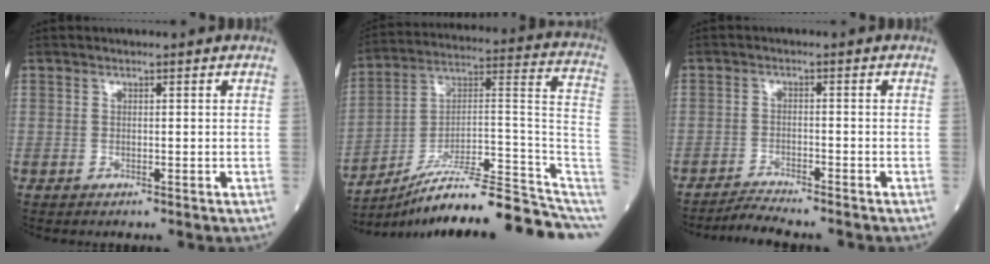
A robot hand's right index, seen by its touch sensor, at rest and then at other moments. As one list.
[{"total": 22.0, "force": [-18.3, 1.4, 12.1], "torque": [-0.107, 0.048, -0.280]}, {"total": 4.0, "force": [-3.8, -0.6, 0.8], "torque": [-0.018, -0.014, -0.063]}]